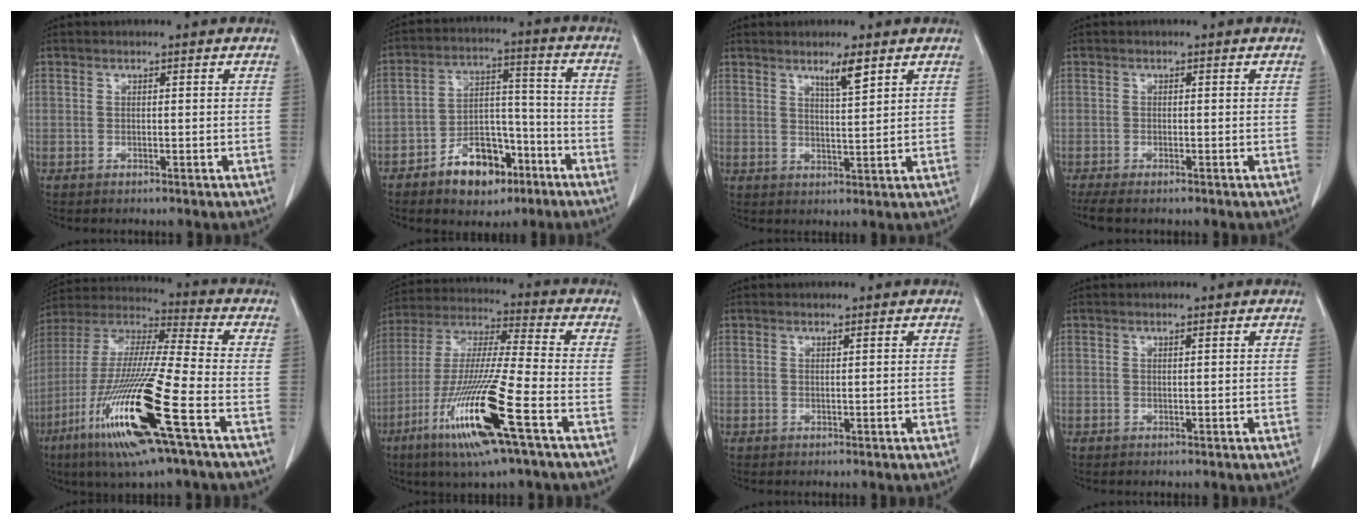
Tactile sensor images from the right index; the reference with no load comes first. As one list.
[{"total": 10.7, "force": [-6.5, 5.8, 6.3], "torque": [-0.103, 0.024, -0.103]}, {"total": 3.7, "force": [2.6, 0.1, 2.7], "torque": [-0.049, -0.005, 0.046]}, {"total": 4.4, "force": [-3.5, 1.0, 2.5], "torque": [-0.045, -0.014, -0.054]}, {"total": 21.2, "force": [-8.8, 0.8, 19.3], "torque": [-0.410, -0.041, -0.171]}, {"total": 17.6, "force": [-7.9, 0.3, 15.8], "torque": [-0.337, -0.033, -0.150]}, {"total": 0.0}, {"total": 0.0}]